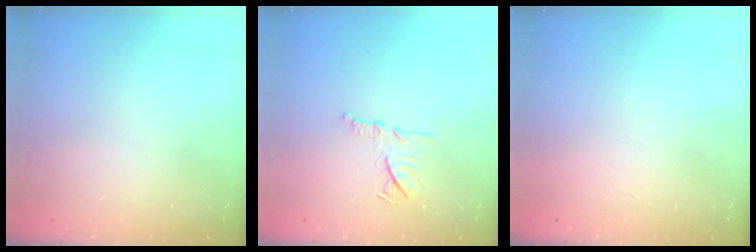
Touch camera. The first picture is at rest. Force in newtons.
{"total": 11.8, "press": 11.8, "slide": 0.7}
{"total": 1.6, "press": 1.6, "slide": 0.1}